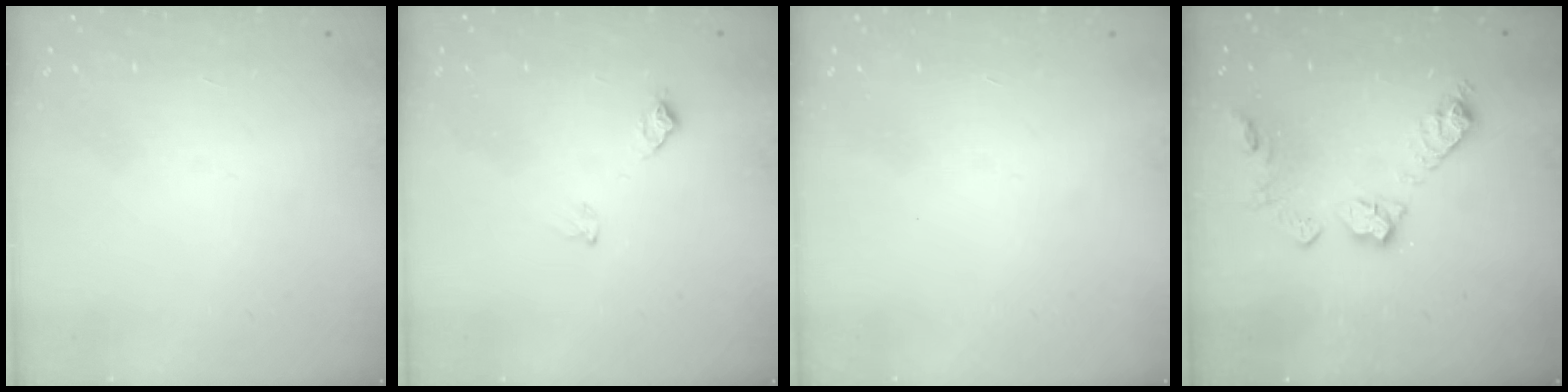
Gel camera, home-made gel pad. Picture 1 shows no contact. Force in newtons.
{"total": 6.5, "press": 6.4, "slide": 0.7}
{"total": 0.0}
{"total": 11.6, "press": 11.6, "slide": 0.3}